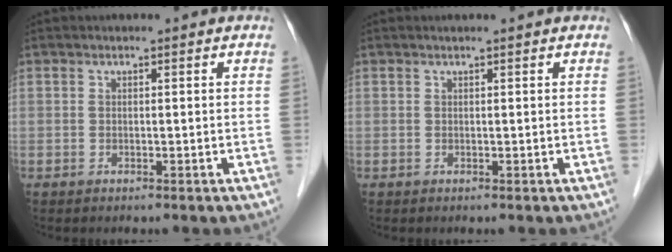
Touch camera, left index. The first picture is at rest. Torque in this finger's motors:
{"motor_torque": [-0.26, -0.25, -0.21, 0.01]}